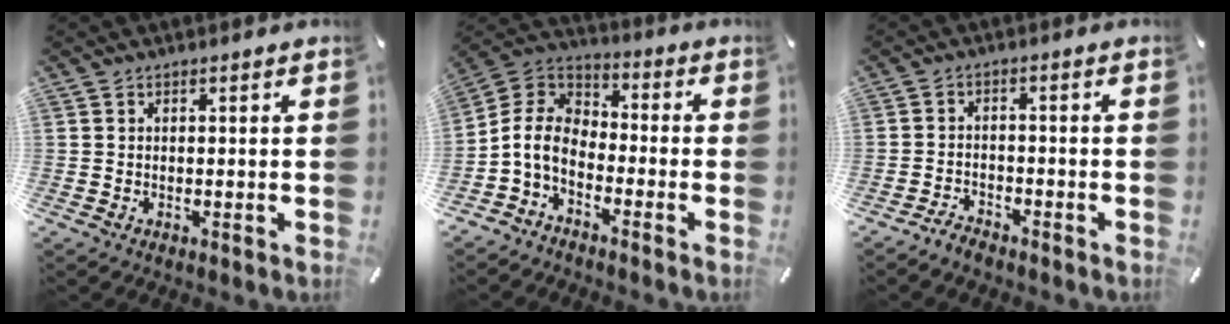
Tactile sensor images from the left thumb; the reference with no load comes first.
{"total": 8.0, "force": [-4.6, 5.1, 4.1], "torque": [-0.115, 0.004, -0.099]}
{"total": 2.9, "force": [-2.7, 0.8, 0.3], "torque": [-0.013, 0.016, -0.058]}